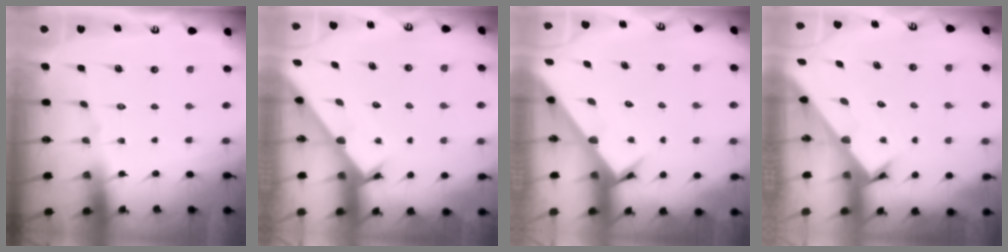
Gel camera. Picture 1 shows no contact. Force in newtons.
{"total": 2.4, "press": 2.4, "slide": 0.3}
{"total": 3.2, "press": 3.2, "slide": 0.2}
{"total": 2.4, "press": 2.4, "slide": 0.2}